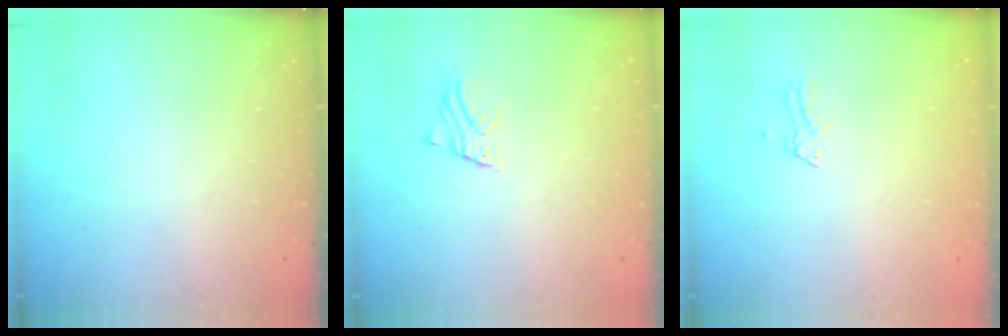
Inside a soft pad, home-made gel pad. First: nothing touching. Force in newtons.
{"total": 1.1, "press": 1.1, "slide": 0.2}
{"total": 0.0}